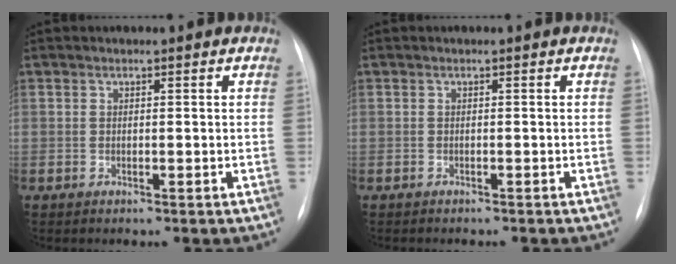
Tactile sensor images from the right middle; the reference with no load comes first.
{"total": 2.8, "force": [-2.4, 0.7, 1.1], "torque": [-0.017, -0.005, -0.025]}